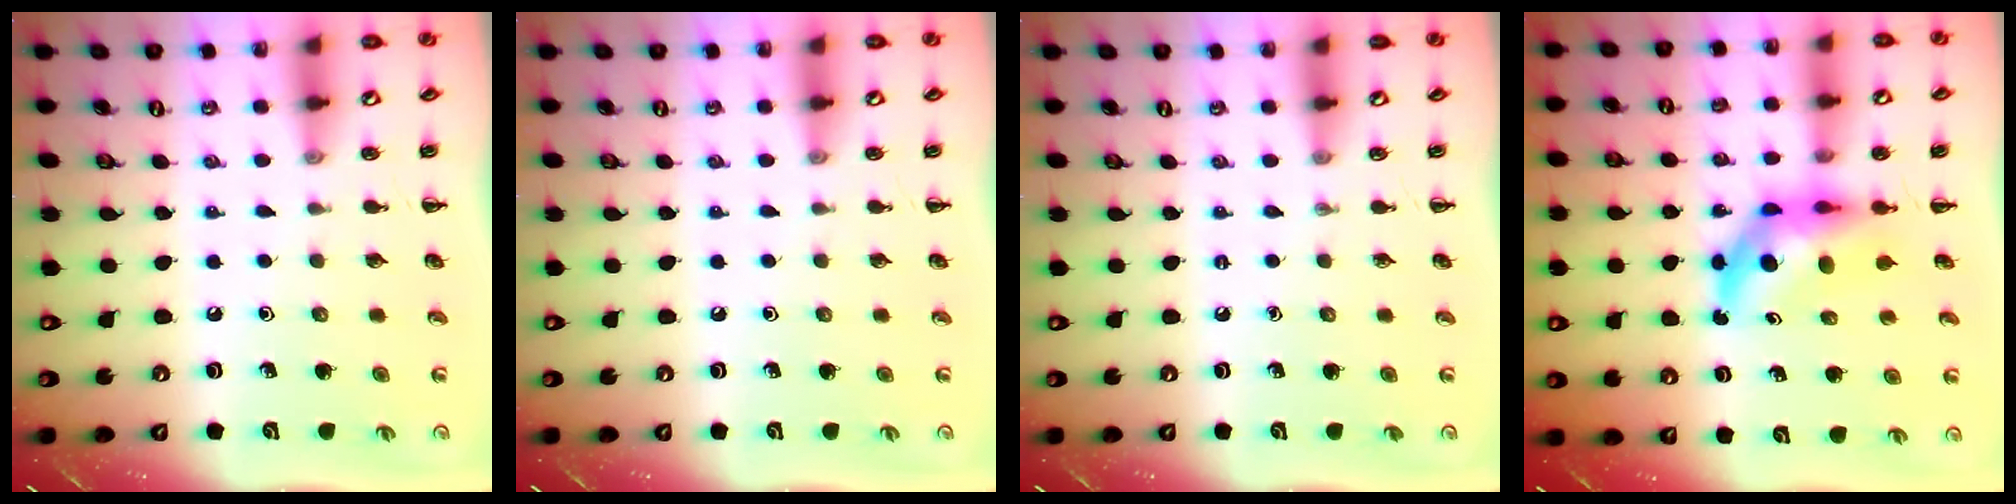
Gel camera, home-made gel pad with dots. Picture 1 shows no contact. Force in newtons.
{"total": 0.0}
{"total": 0.0}
{"total": 7.9, "press": 7.8, "slide": 1.6}